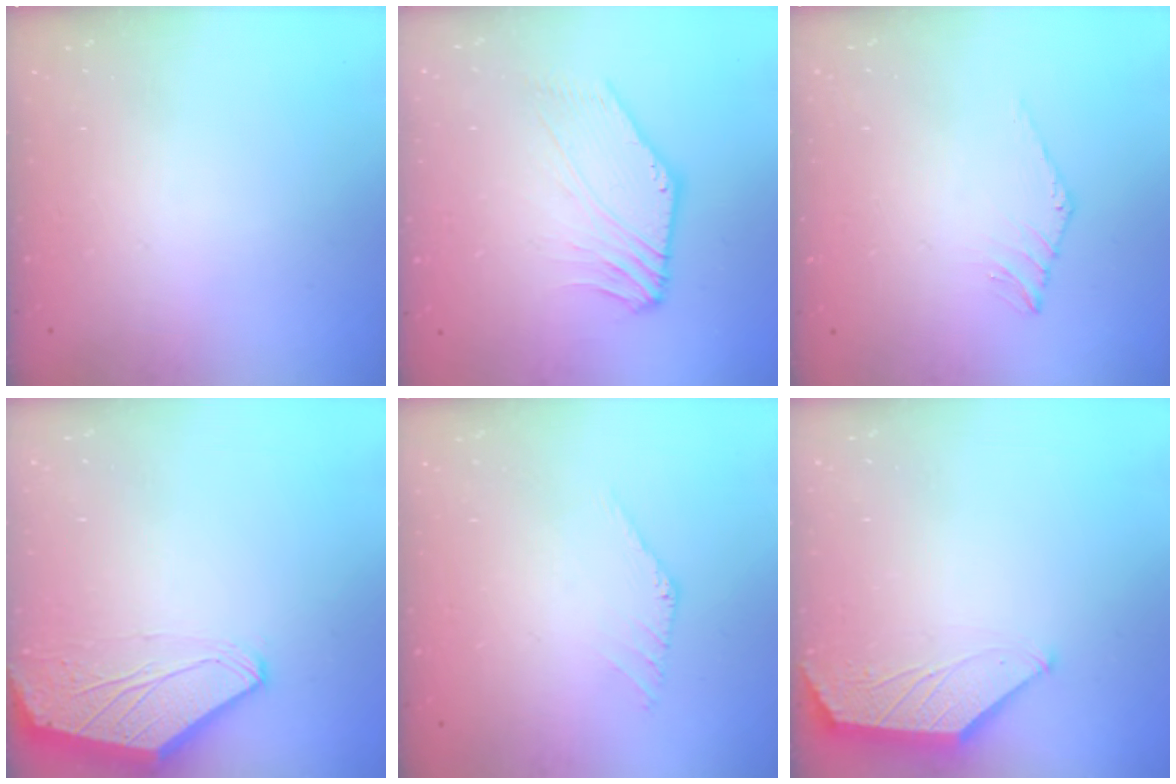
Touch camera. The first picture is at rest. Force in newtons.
{"total": 1.1, "press": 0.7, "slide": 0.8}
{"total": 2.6, "press": 2.6, "slide": 0.4}
{"total": 0.0}
{"total": 1.2, "press": 1.2, "slide": 0.1}
{"total": 1.6, "press": 1.6, "slide": 0.3}